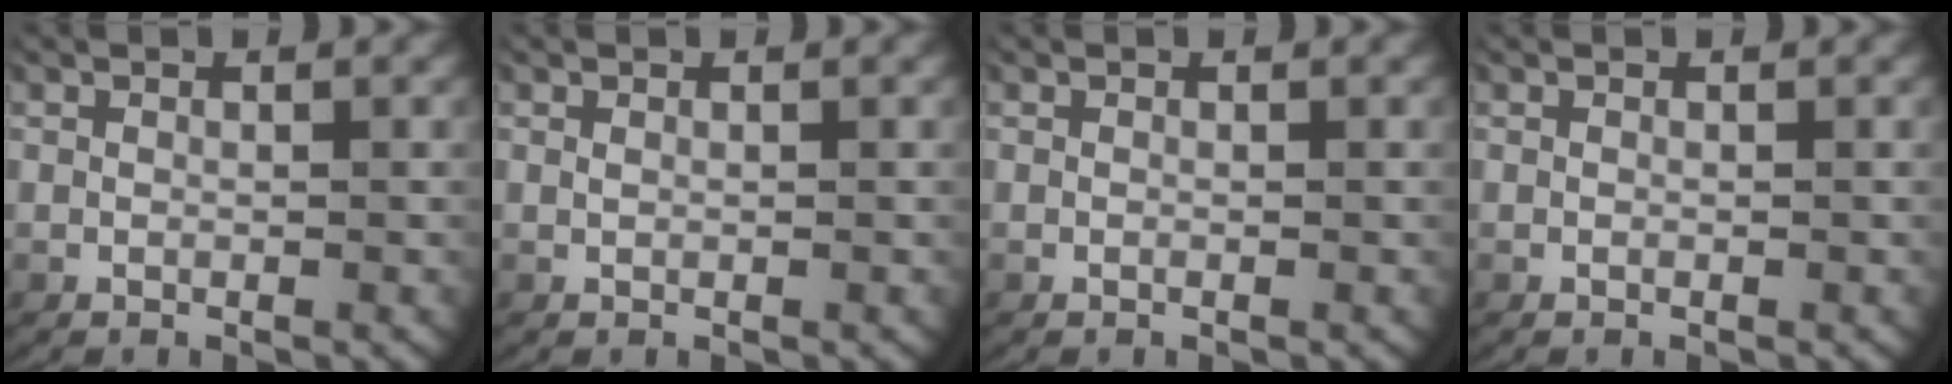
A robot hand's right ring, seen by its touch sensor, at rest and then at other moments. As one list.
[{"total": 0.0}, {"total": 0.0}, {"total": 0.0}]